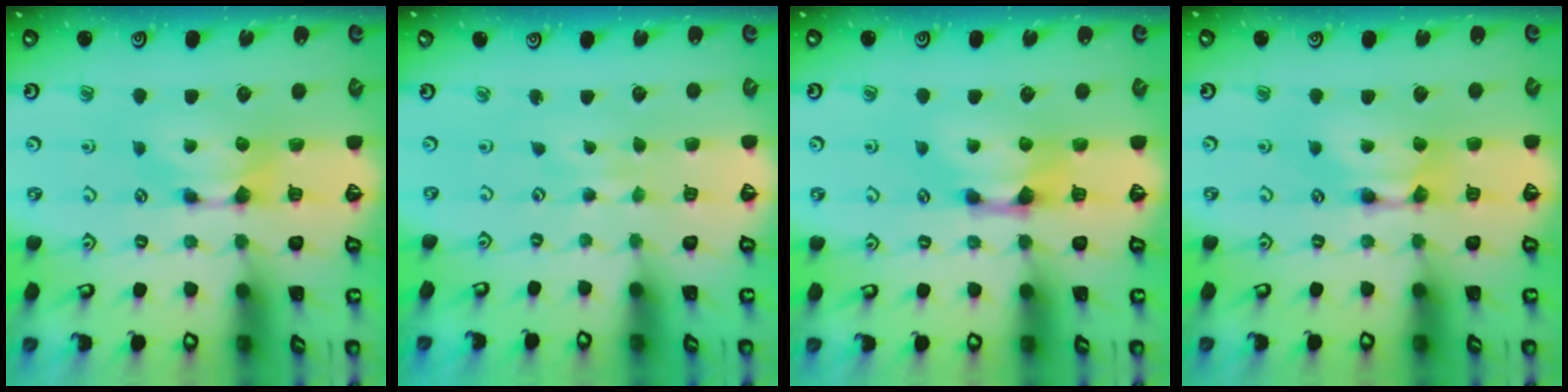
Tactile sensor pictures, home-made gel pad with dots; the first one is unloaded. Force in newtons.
{"total": 3.7, "press": 3.7, "slide": 0.2}
{"total": 1.5, "press": 0.7, "slide": 1.4}
{"total": 1.9, "press": 1.9, "slide": 0.1}